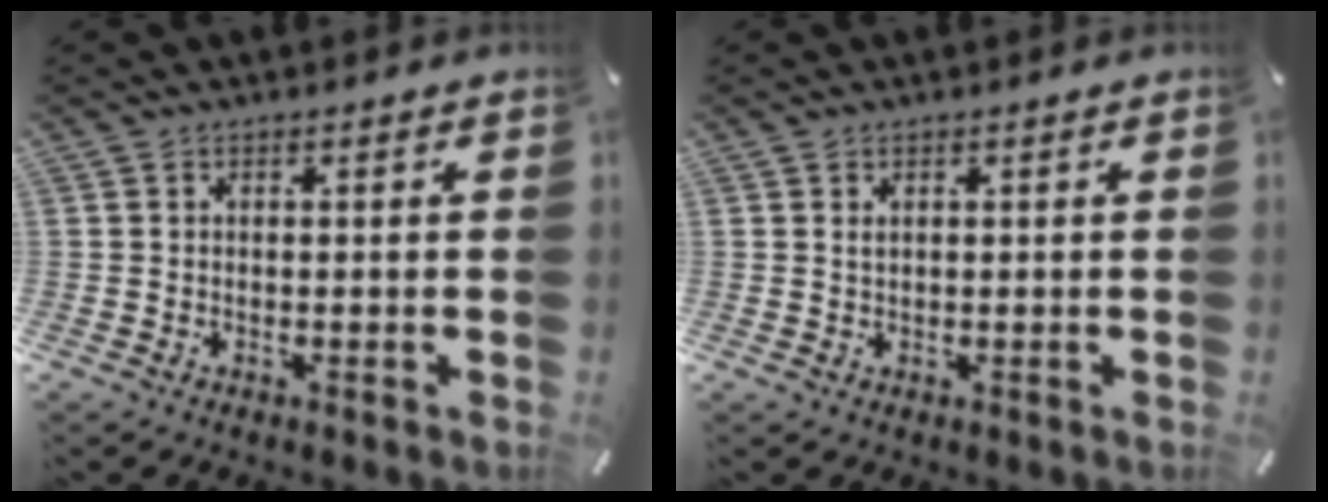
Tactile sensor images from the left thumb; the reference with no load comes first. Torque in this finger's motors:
{"motor_torque": [0.22, -0.28, 0.15, -0.18, -0.02]}